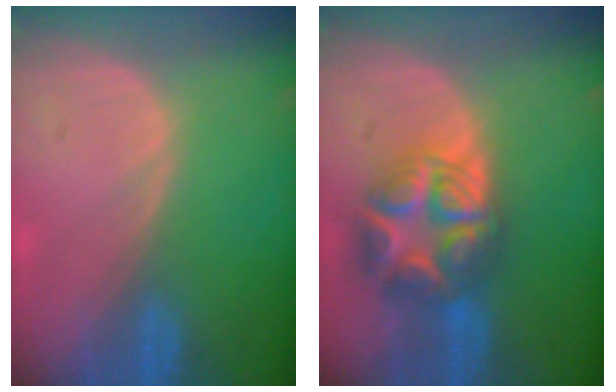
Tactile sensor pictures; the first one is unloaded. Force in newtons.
{"total": 8.9, "press": 8.9, "slide": 0.4}